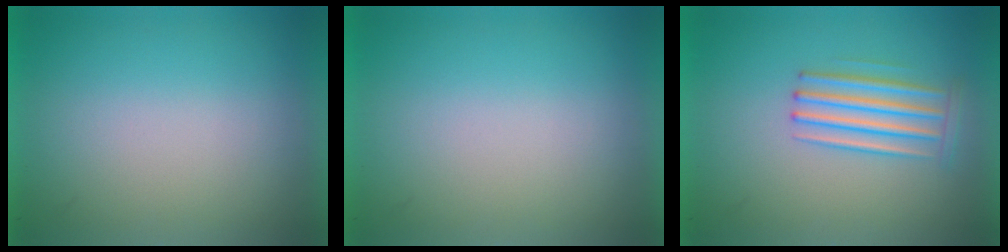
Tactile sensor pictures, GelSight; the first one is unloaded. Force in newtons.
{"total": 1.1}
{"total": 2.9}